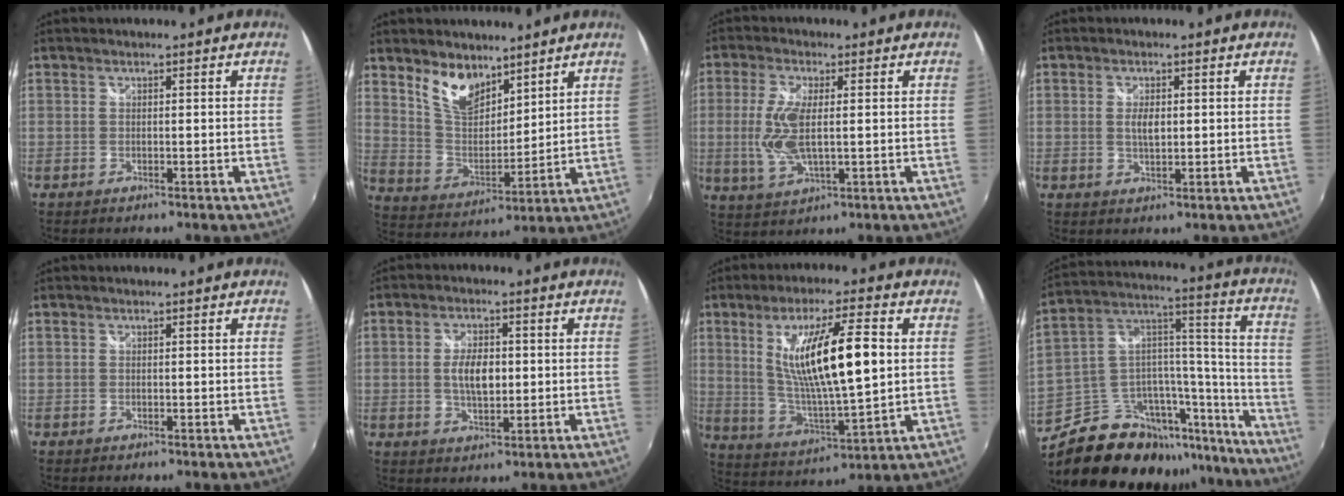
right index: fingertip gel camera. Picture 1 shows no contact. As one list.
[{"total": 10.4, "force": [7.2, 5.2, 5.4], "torque": [-0.100, 0.002, 0.143]}, {"total": 9.1, "force": [0.1, 3.3, 8.4], "torque": [-0.181, -0.005, 0.005]}, {"total": 3.0, "force": [0.3, 1.4, 2.6], "torque": [-0.046, -0.001, 0.005]}, {"total": 0.0}, {"total": 6.2, "force": [0.0, 3.1, 5.4], "torque": [-0.101, 0.002, 0.001]}, {"total": 16.9, "force": [3.3, 3.4, 16.2], "torque": [-0.289, -0.009, 0.073]}, {"total": 23.0, "force": [-18.5, 10.7, 8.5], "torque": [-0.122, 0.084, -0.278]}]